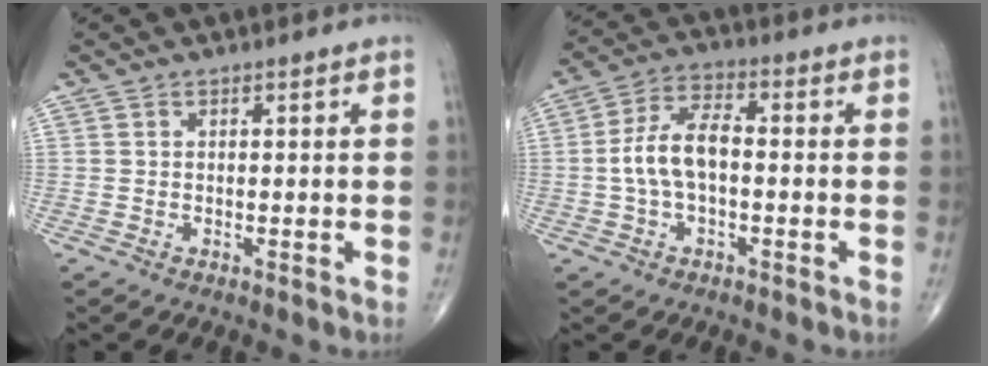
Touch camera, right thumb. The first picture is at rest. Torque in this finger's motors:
{"motor_torque": [0.59, 0.68, 1.02, -0.01, 0.08]}